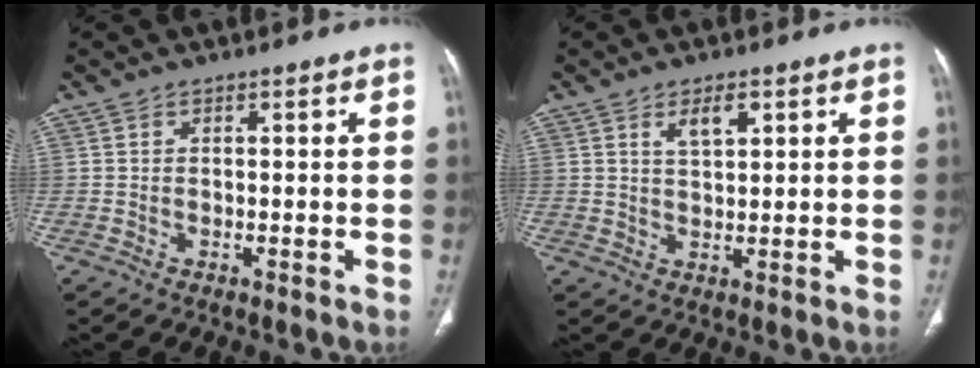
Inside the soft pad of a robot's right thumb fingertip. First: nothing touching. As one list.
[{"total": 4.0, "force": [2.0, 1.7, 3.0], "torque": [-0.046, -0.010, 0.038]}]